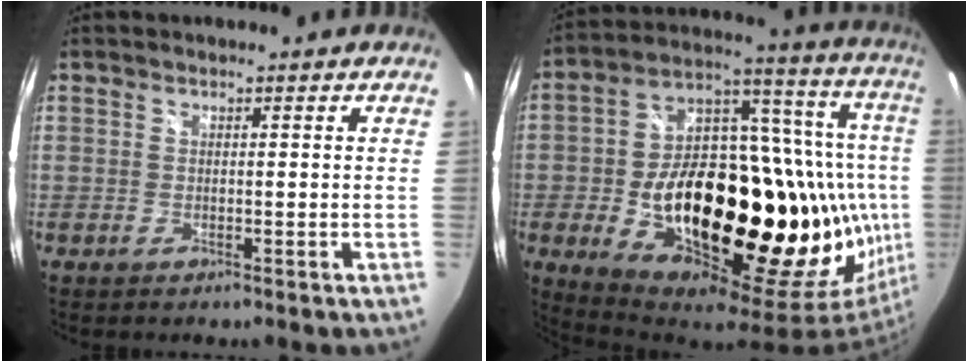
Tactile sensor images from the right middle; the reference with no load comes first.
{"total": 41.5, "force": [-7.5, 19.5, 35.9], "torque": [-0.572, 0.018, -0.086]}